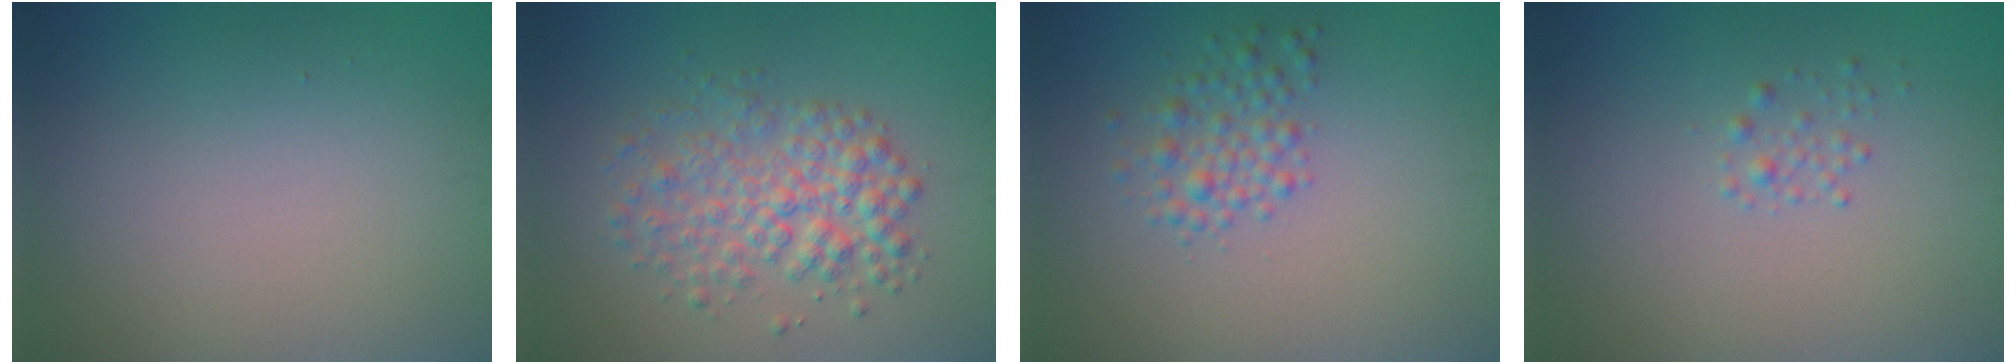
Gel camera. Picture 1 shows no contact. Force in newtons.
{"total": 4.4, "press": 4.4, "slide": 0.1}
{"total": 2.3, "press": 2.3, "slide": 0.0}
{"total": 0.9, "press": 0.9, "slide": 0.0}